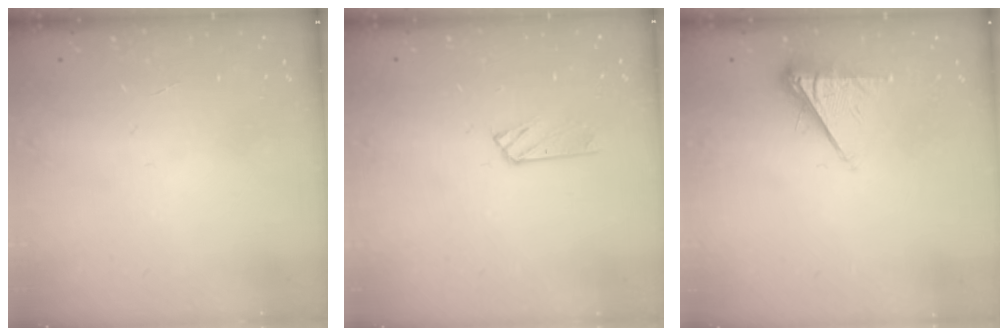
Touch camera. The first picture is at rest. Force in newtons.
{"total": 2.9, "press": 2.9, "slide": 0.3}
{"total": 5.2, "press": 5.1, "slide": 0.8}